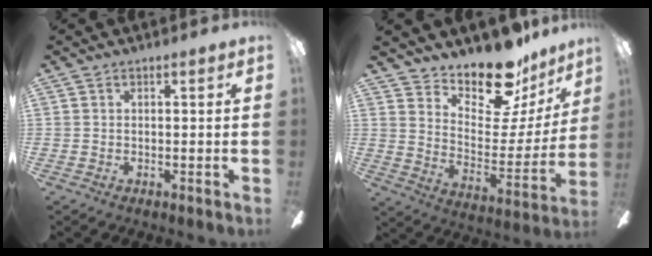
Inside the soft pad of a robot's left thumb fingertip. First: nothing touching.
{"total": 15.6, "force": [13.7, 5.2, 5.5], "torque": [-0.092, -0.112, 0.235]}